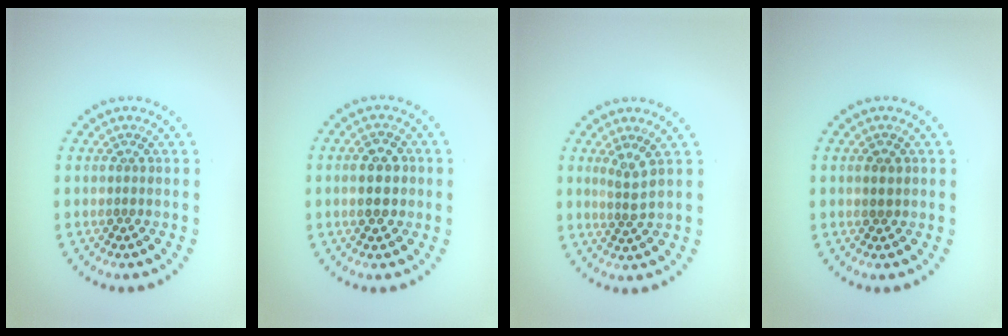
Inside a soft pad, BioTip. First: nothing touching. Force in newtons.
{"total": 2.9, "press": 2.9, "slide": 0.2}
{"total": 1.7, "press": 1.2, "slide": 1.2}
{"total": 1.2, "press": 1.1, "slide": 0.3}